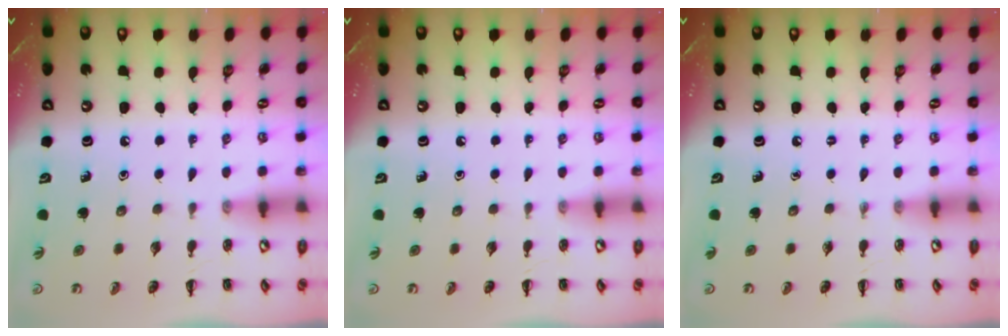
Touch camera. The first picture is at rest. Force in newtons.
{"total": 0.0}
{"total": 0.0}